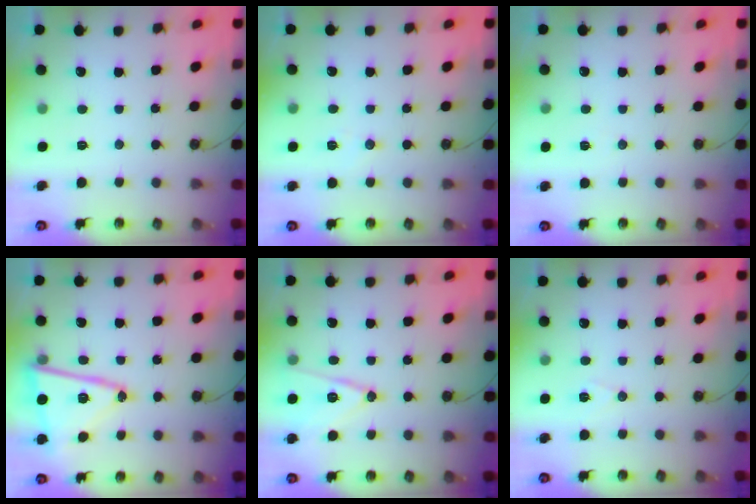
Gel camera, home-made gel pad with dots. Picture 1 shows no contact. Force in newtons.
{"total": 4.6, "press": 4.5, "slide": 1.1}
{"total": 3.9, "press": 2.9, "slide": 2.6}
{"total": 16.1, "press": 16.1, "slide": 1.2}
{"total": 12.1, "press": 11.6, "slide": 3.4}
{"total": 6.5, "press": 4.8, "slide": 4.4}